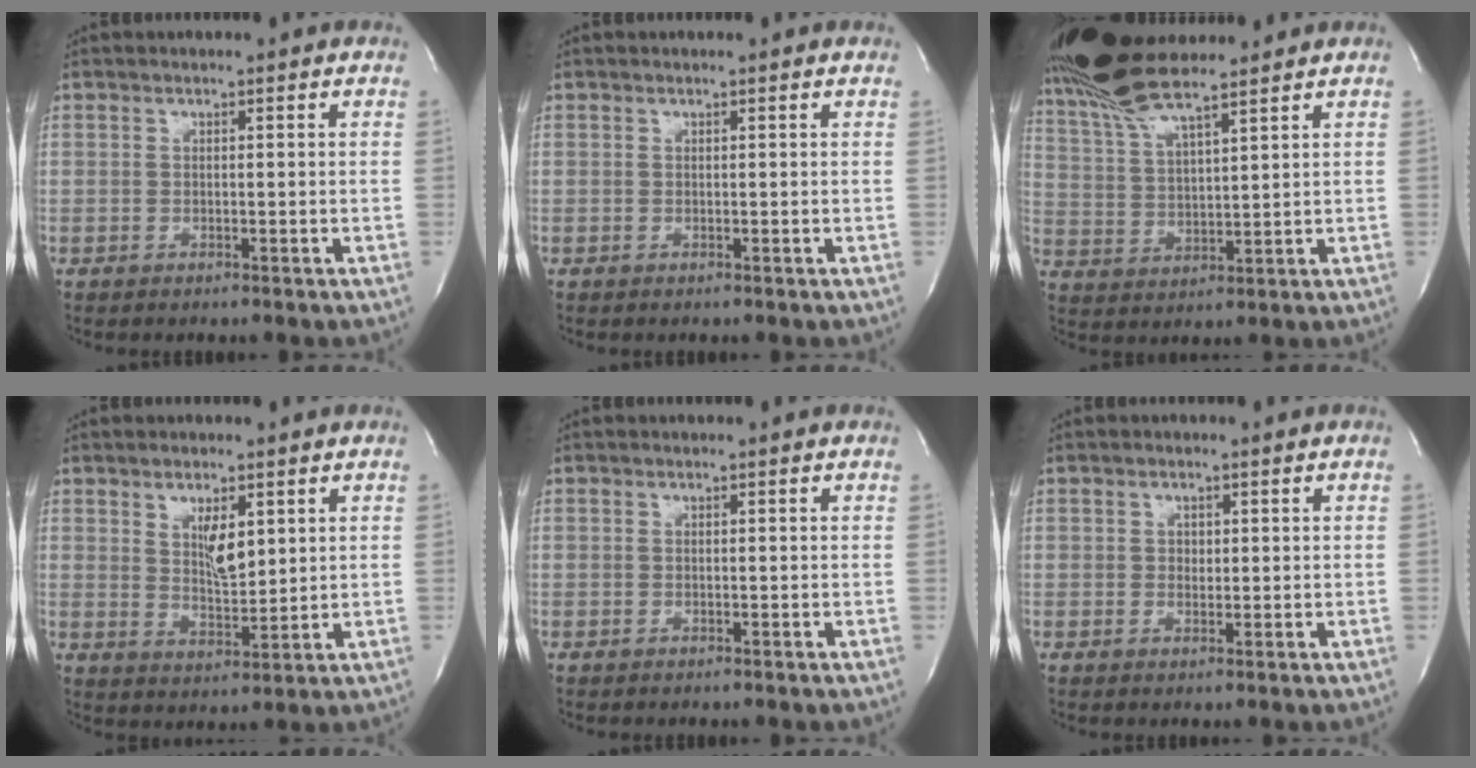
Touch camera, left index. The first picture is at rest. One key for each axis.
{"total": 0.0}
{"total": 11.2, "fx": 9.8, "fy": 1.2, "fz": 5.5, "tx": -0.117, "ty": 0.014, "tz": 0.191}
{"total": 5.2, "fx": 1.9, "fy": 2.0, "fz": 4.4, "tx": -0.084, "ty": -0.008, "tz": 0.039}
{"total": 0.0}
{"total": 1.6, "fx": 0.2, "fy": 1.3, "fz": 0.8, "tx": -0.012, "ty": -0.006, "tz": 0.002}